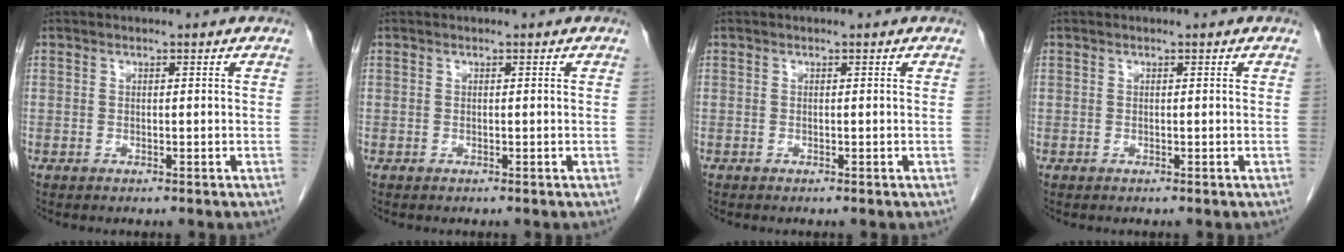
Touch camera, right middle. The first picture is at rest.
{"total": 0.0}
{"total": 0.0}
{"total": 0.0}